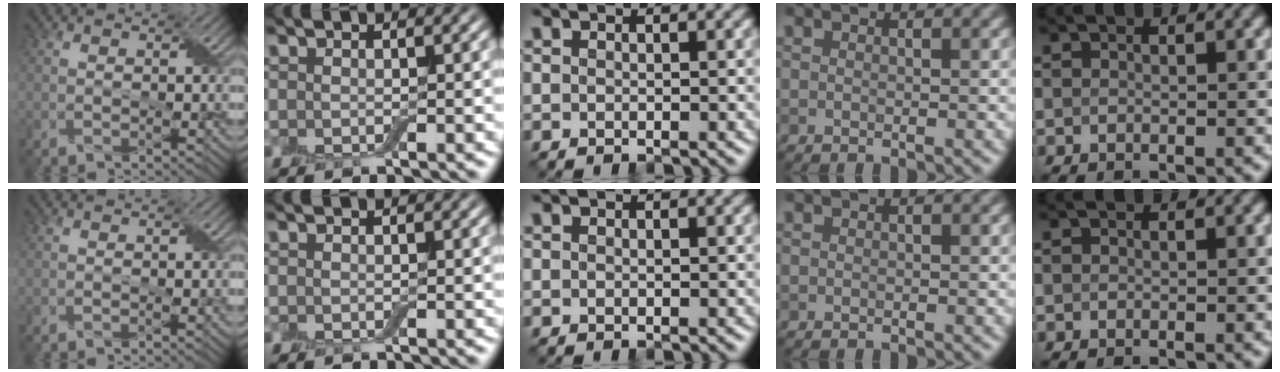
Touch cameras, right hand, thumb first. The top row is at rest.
{"thumb": {"total": 0.6, "force": [-0.1, 0.0, 0.6], "torque": [-0.009, -0.001, -0.002]}}